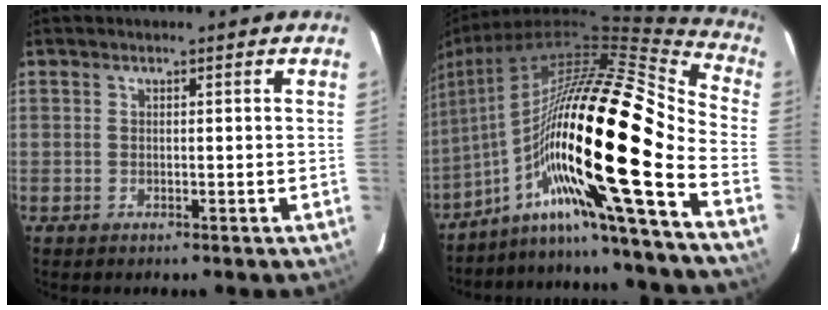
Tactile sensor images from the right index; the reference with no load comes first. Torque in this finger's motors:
{"motor_torque": [1.58, -0.55, 1.05, 0.21]}